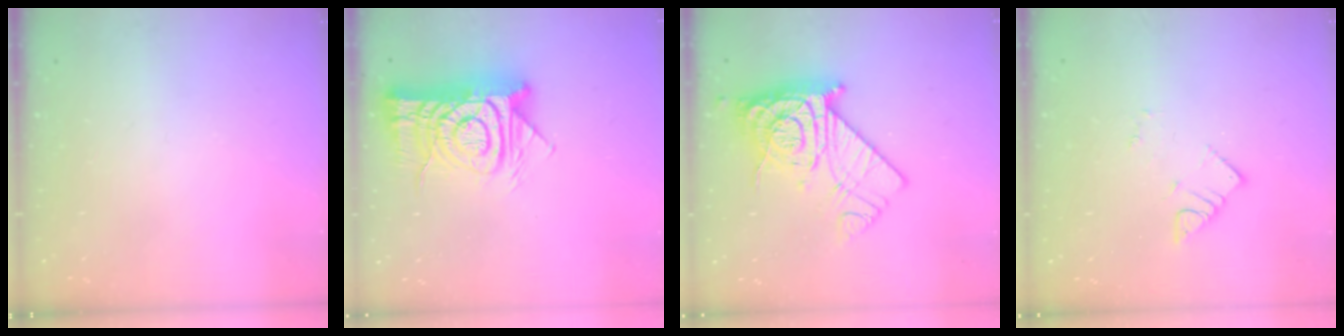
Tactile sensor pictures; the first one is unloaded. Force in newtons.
{"total": 16.8, "press": 16.8, "slide": 1.7}
{"total": 12.2, "press": 12.1, "slide": 1.4}
{"total": 3.2, "press": 3.2, "slide": 0.1}